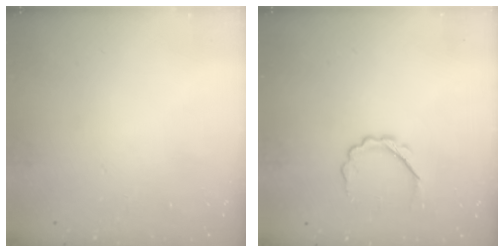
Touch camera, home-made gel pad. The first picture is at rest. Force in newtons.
{"total": 4.5, "press": 4.5, "slide": 0.6}